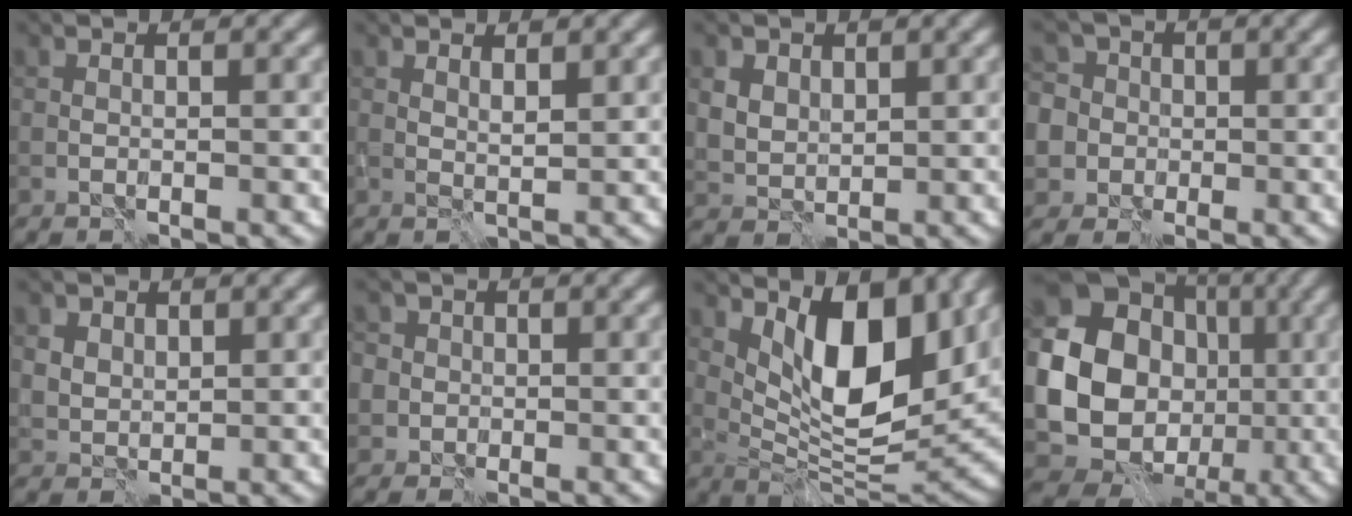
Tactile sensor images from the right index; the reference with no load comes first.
{"total": 1.3, "force": [1.1, 0.2, 0.7], "torque": [-0.014, -0.001, 0.019]}
{"total": 2.6, "force": [1.5, 1.9, 0.9], "torque": [-0.023, -0.006, 0.033]}
{"total": 7.0, "force": [-0.1, 6.7, 2.0], "torque": [-0.036, 0.026, -0.047]}
{"total": 2.0, "force": [1.2, 1.5, 0.5], "torque": [-0.013, -0.004, 0.026]}
{"total": 3.8, "force": [0.3, 3.7, 0.9], "torque": [0.007, 0.024, -0.030]}
{"total": 10.5, "force": [4.1, 4.4, 8.6], "torque": [-0.131, -0.011, 0.076]}
{"total": 20.1, "force": [0.3, 18.5, 7.8], "torque": [-0.175, 0.012, -0.017]}